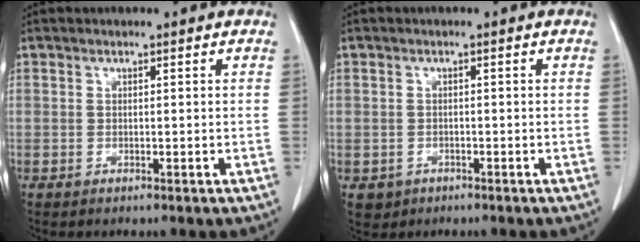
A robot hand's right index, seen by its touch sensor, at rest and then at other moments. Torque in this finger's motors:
{"motor_torque": [-0.19, 0.06, -0.44, -0.14]}